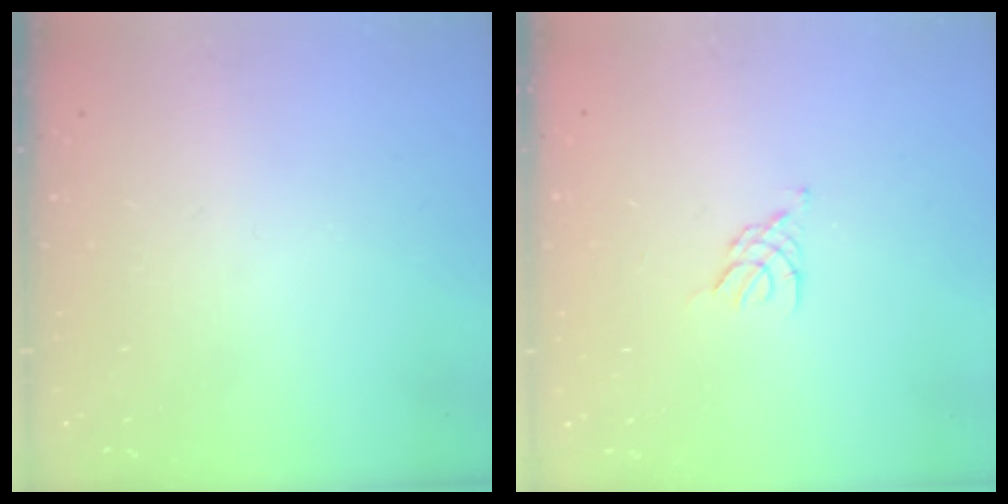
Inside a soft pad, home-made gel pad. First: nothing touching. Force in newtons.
{"total": 3.2, "press": 3.1, "slide": 0.7}